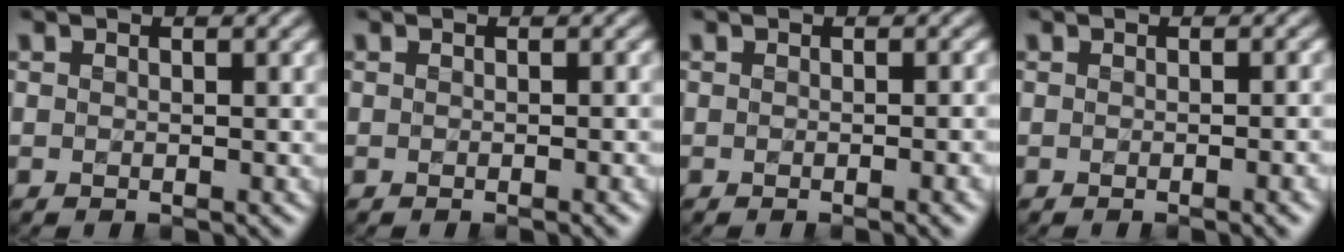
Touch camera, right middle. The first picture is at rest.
{"total": 1.5, "force": [-0.4, 0.4, 1.4], "torque": [-0.011, -0.001, -0.007]}
{"total": 2.7, "force": [-0.7, 0.8, 2.5], "torque": [-0.020, -0.001, -0.009]}
{"total": 3.0, "force": [-0.7, 0.9, 2.8], "torque": [-0.023, -0.001, -0.010]}